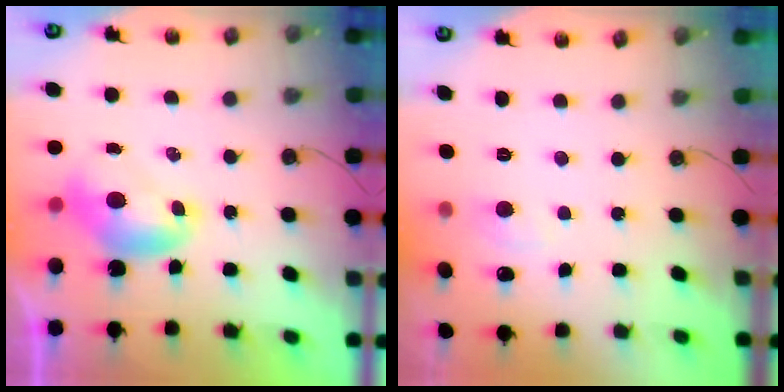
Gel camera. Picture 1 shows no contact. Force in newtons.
{"total": 1.8, "press": 1.7, "slide": 0.7}